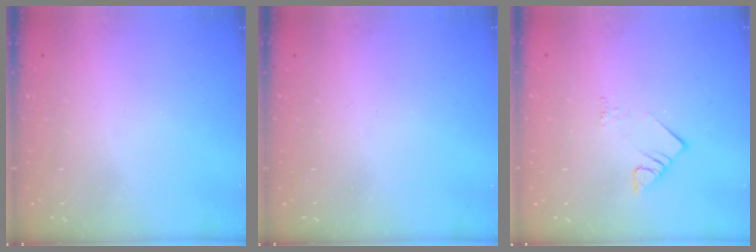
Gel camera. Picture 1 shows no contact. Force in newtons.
{"total": 0.0}
{"total": 4.0, "press": 3.9, "slide": 0.3}